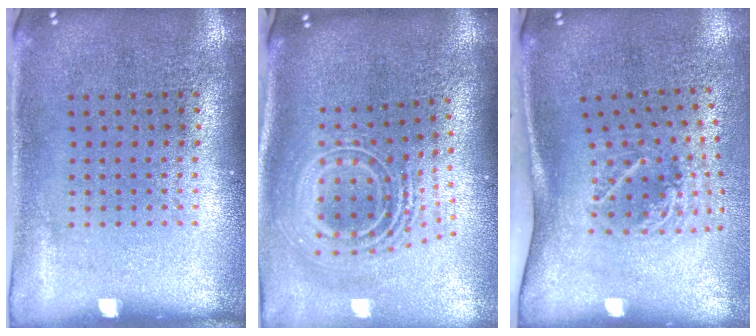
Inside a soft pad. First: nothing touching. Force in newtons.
{"total": 2.7, "press": 1.8, "slide": 2.0}
{"total": 2.0, "press": 1.2, "slide": 1.6}